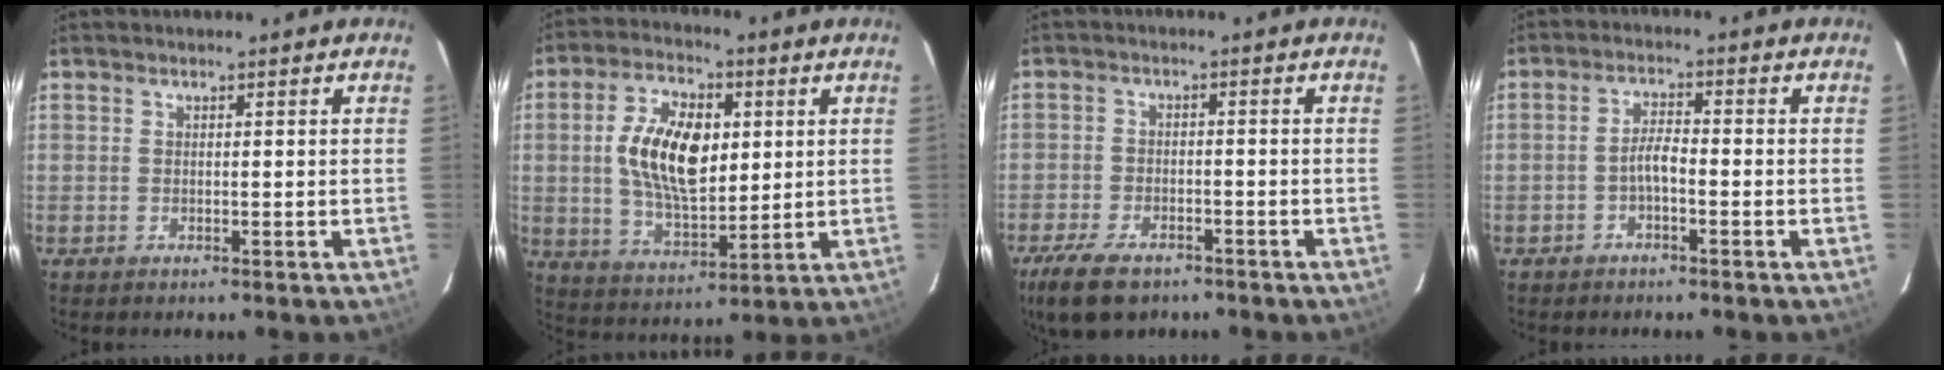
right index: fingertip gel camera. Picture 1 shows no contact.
{"total": 14.1, "force": [2.3, 7.6, 11.7], "torque": [-0.220, 0.011, 0.048]}
{"total": 9.7, "force": [-7.0, 4.5, 5.1], "torque": [-0.134, -0.017, -0.125]}
{"total": 2.9, "force": [-1.6, 0.7, 2.3], "torque": [-0.050, 0.009, -0.031]}